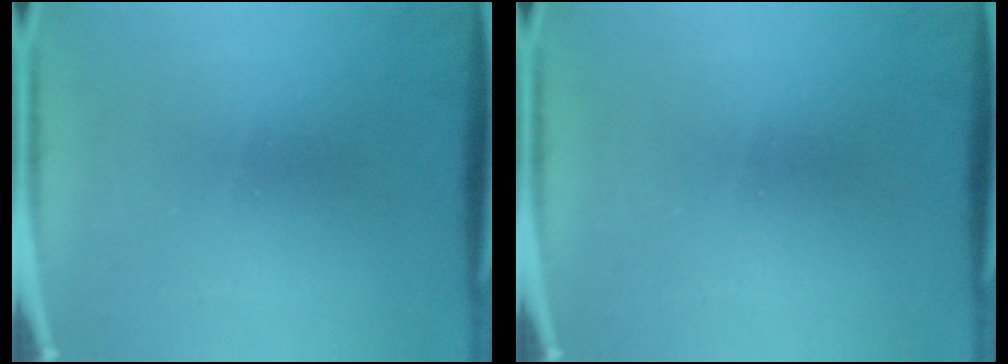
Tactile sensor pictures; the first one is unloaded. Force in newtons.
{"total": 0.0}